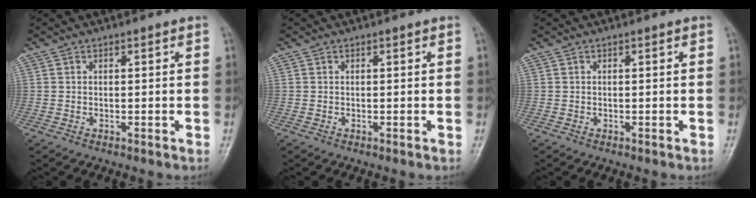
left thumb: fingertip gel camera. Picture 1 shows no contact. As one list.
[{"total": 0.0}, {"total": 0.0}]